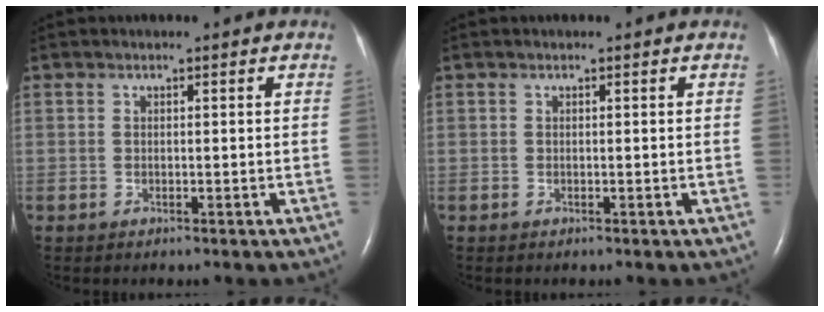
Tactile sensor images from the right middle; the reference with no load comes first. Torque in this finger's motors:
{"motor_torque": [0.00, 0.00, 0.00, 0.00]}